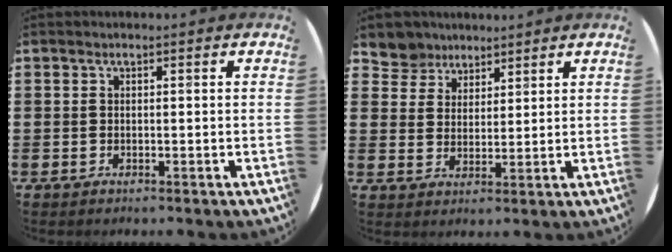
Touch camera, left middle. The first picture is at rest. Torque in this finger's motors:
{"motor_torque": [0.48, -0.44, -0.03, -0.03]}